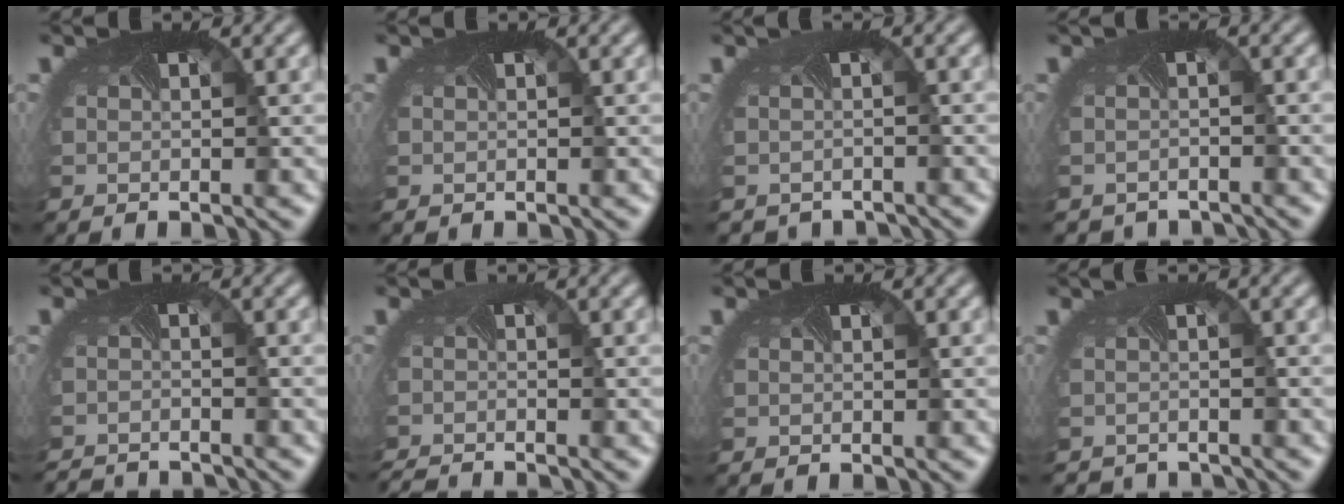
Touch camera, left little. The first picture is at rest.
{"total": 0.0}
{"total": 1.5, "force": [-1.4, 0.7, 0.2], "torque": [0.006, -0.018, -0.020]}
{"total": 1.9, "force": [-1.8, 0.6, 0.2], "torque": [0.000, -0.020, -0.028]}
{"total": 3.6, "force": [-3.5, 0.1, 0.2], "torque": [-0.008, -0.024, -0.059]}
{"total": 2.7, "force": [-2.7, -0.3, 0.3], "torque": [-0.010, -0.018, -0.054]}
{"total": 0.0}
{"total": 1.6, "force": [-1.6, 0.0, 0.0], "torque": [0.003, -0.015, -0.026]}